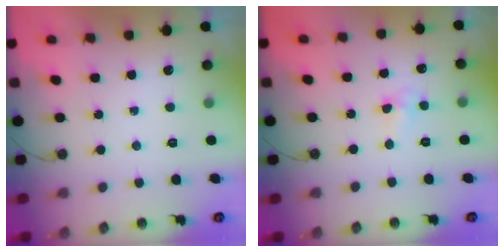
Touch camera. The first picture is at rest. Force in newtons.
{"total": 4.6, "press": 4.6, "slide": 0.7}